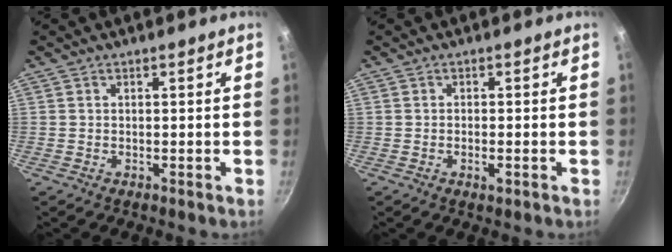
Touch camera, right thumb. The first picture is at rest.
{"total": 1.8, "force": [-0.7, 0.5, 1.6], "torque": [-0.036, 0.000, -0.015]}